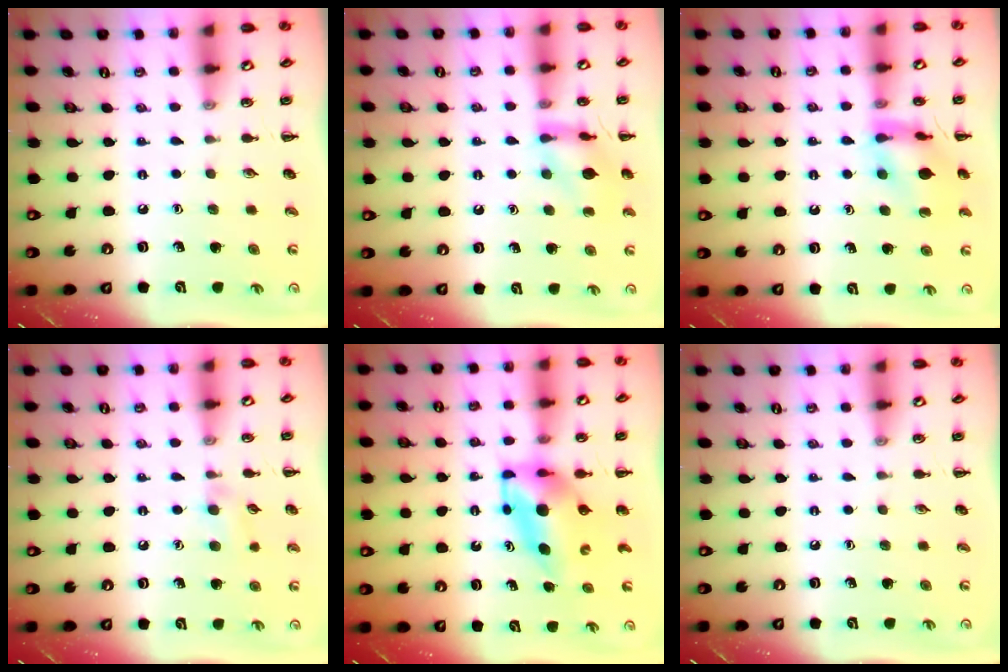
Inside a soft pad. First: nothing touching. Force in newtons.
{"total": 12.8, "press": 12.8, "slide": 1.0}
{"total": 12.1, "press": 12.0, "slide": 1.1}
{"total": 6.7, "press": 6.4, "slide": 2.0}
{"total": 6.8, "press": 6.7, "slide": 1.4}
{"total": 0.0}